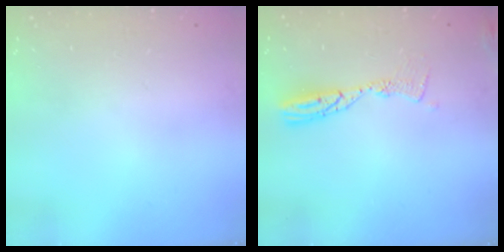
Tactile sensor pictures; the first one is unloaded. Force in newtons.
{"total": 9.7, "press": 9.7, "slide": 0.9}